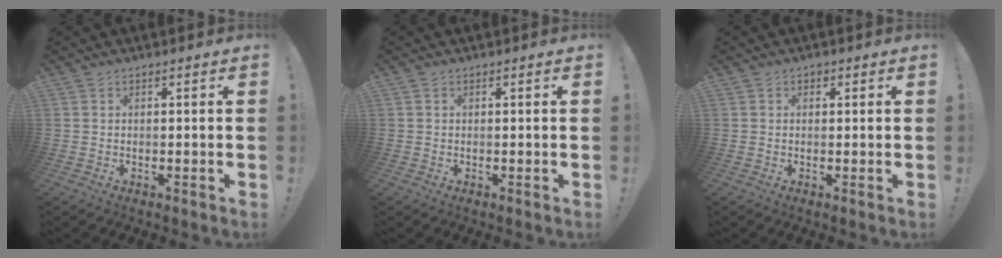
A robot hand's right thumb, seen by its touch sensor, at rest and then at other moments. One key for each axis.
{"total": 0.0}
{"total": 0.9, "fx": 0.2, "fy": 0.8, "fz": 0.3, "tx": 0.000, "ty": 0.000, "tz": 0.001}